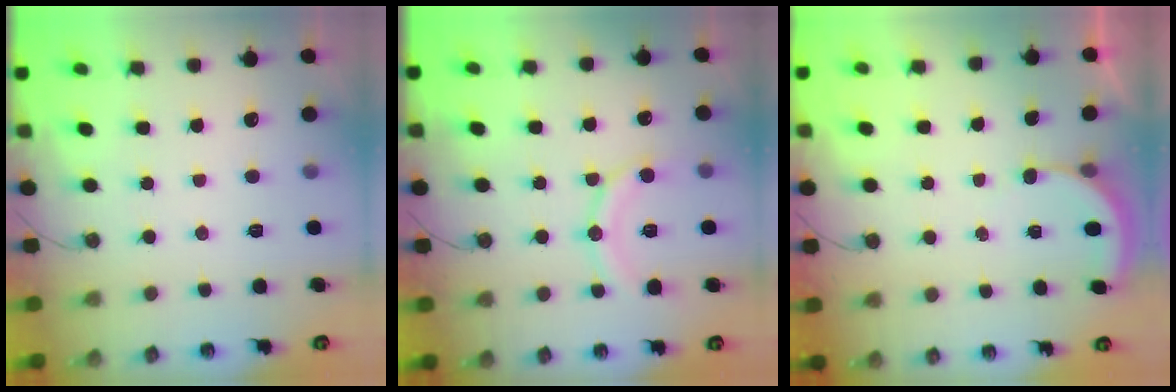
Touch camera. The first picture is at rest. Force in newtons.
{"total": 12.3, "press": 12.2, "slide": 1.2}
{"total": 2.9, "press": 2.9, "slide": 0.2}